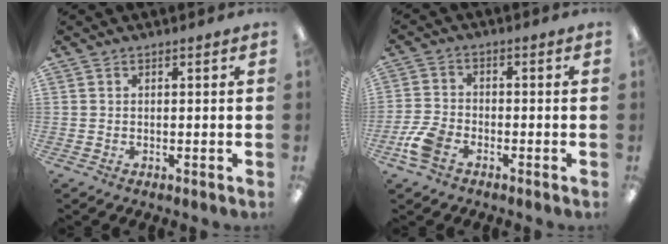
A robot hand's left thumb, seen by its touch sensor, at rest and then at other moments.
{"total": 6.6, "force": [-3.7, 4.0, 3.8], "torque": [-0.086, 0.012, -0.071]}